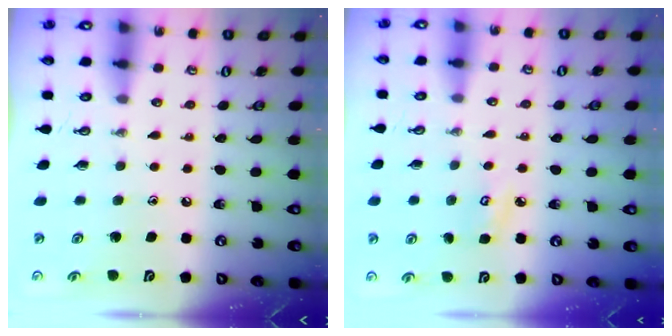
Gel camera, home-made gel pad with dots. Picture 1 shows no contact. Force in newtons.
{"total": 4.1, "press": 4.1, "slide": 0.4}